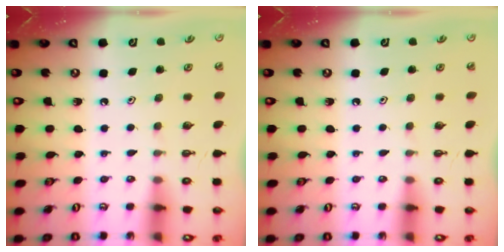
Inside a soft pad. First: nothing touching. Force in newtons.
{"total": 0.0}